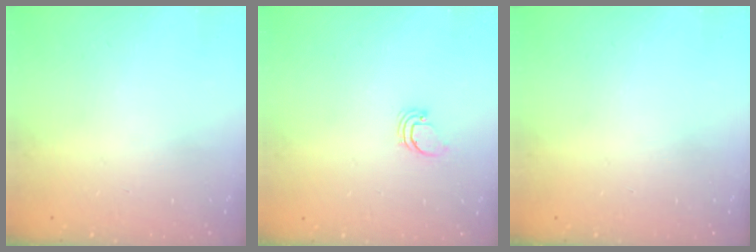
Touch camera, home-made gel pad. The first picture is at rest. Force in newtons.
{"total": 0.9, "press": 0.9, "slide": 0.1}
{"total": 0.0}